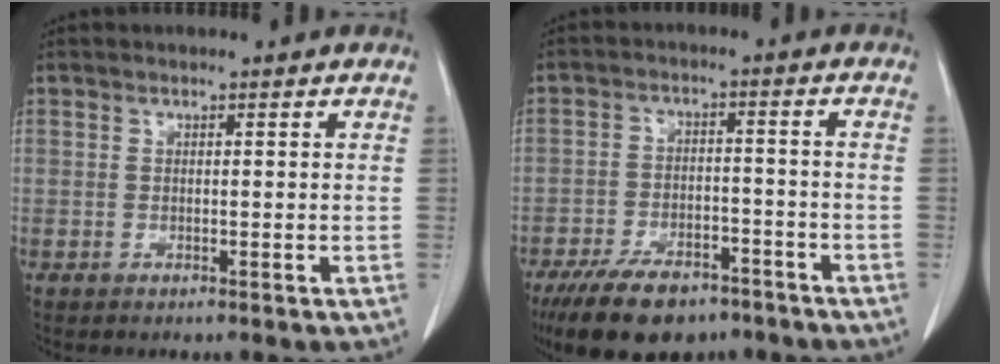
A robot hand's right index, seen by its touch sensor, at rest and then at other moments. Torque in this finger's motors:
{"motor_torque": [-0.09, -0.43, 0.06, -0.02]}